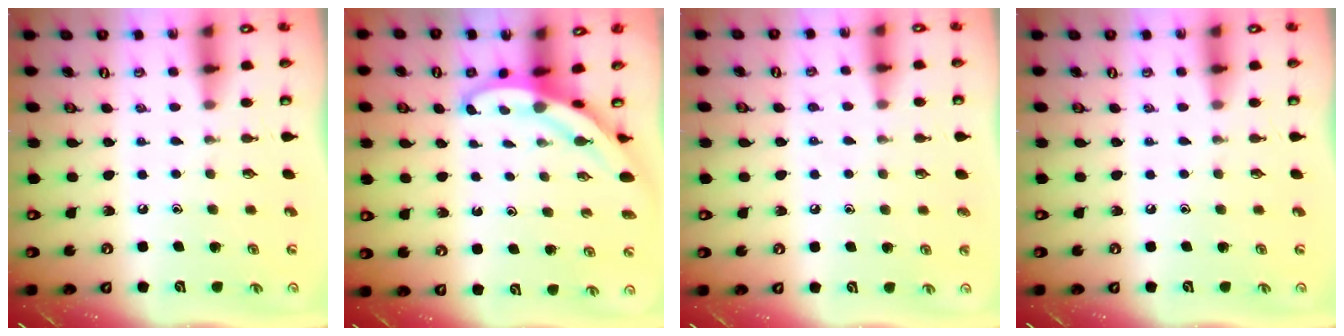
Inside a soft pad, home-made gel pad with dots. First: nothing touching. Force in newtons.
{"total": 3.7, "press": 3.7, "slide": 0.2}
{"total": 5.5, "press": 5.5, "slide": 0.6}
{"total": 0.0}